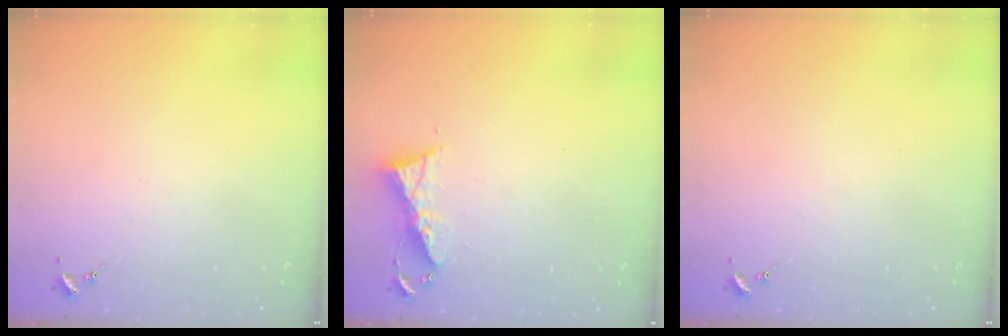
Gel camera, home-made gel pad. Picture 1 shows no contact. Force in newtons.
{"total": 7.4, "press": 7.4, "slide": 0.4}
{"total": 0.0}